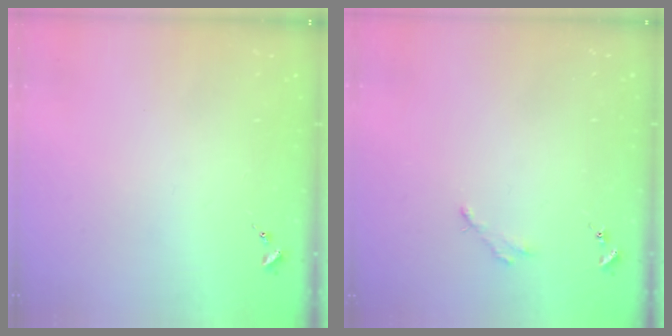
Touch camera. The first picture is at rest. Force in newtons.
{"total": 2.5, "press": 2.5, "slide": 0.2}